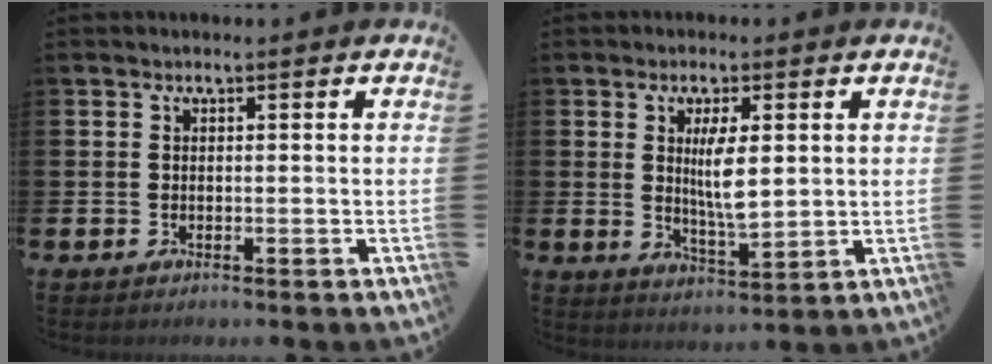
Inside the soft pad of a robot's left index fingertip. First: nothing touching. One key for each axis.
{"total": 5.4, "fx": 1.7, "fy": 1.4, "fz": 5.0, "tx": -0.076, "ty": -0.015, "tz": 0.022}